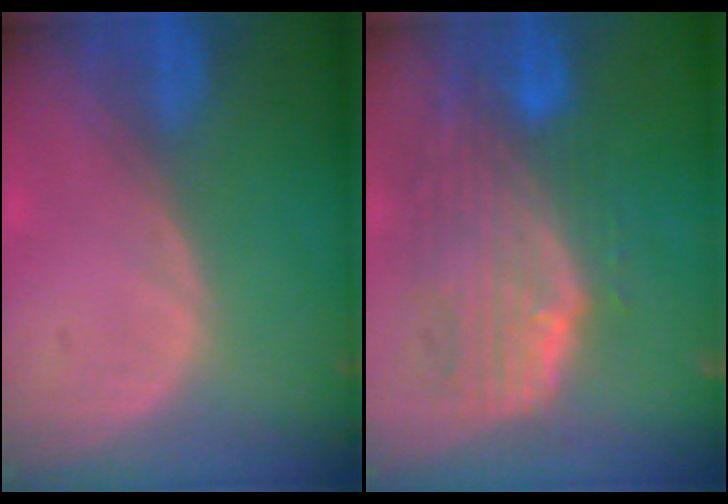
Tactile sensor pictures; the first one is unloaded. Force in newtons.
{"total": 10.6, "press": 9.0, "slide": 5.5}